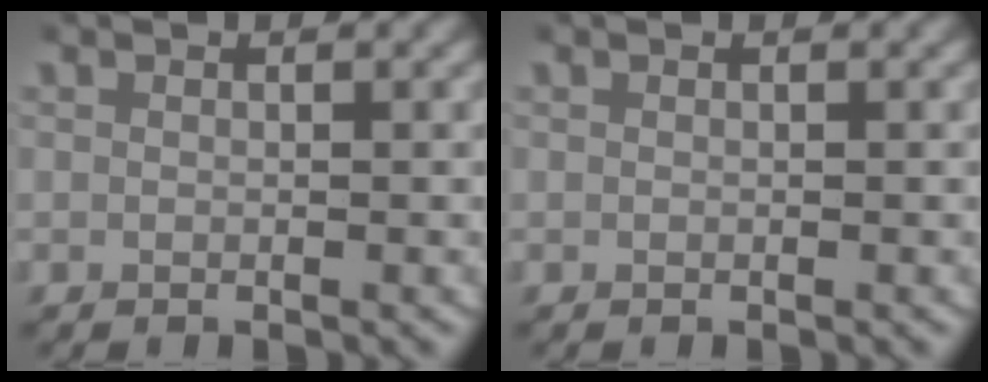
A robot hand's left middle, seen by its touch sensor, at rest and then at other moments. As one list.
[{"total": 0.0}]